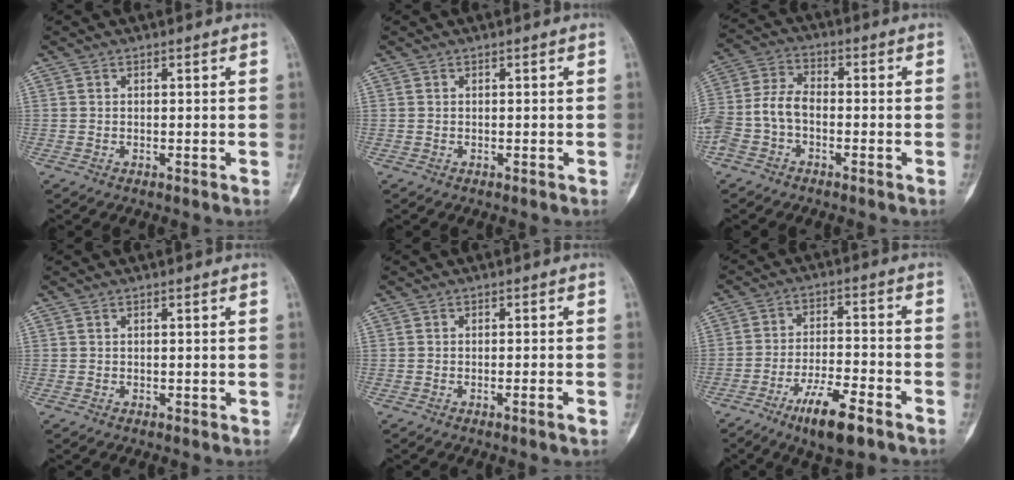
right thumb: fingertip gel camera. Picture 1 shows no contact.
{"total": 0.0}
{"total": 8.8, "force": [-2.5, 5.6, 6.3], "torque": [-0.138, 0.029, -0.055]}
{"total": 0.0}
{"total": 1.7, "force": [-0.9, 0.0, 1.4], "torque": [-0.028, 0.000, -0.014]}
{"total": 10.9, "force": [-6.9, 3.1, 7.9], "torque": [-0.138, 0.034, -0.113]}